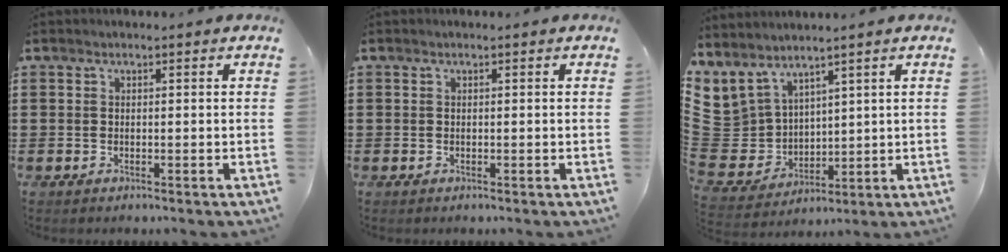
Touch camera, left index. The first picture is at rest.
{"total": 0.0}
{"total": 5.6, "force": [3.8, 4.1, 0.2], "torque": [-0.059, -0.043, 0.072]}